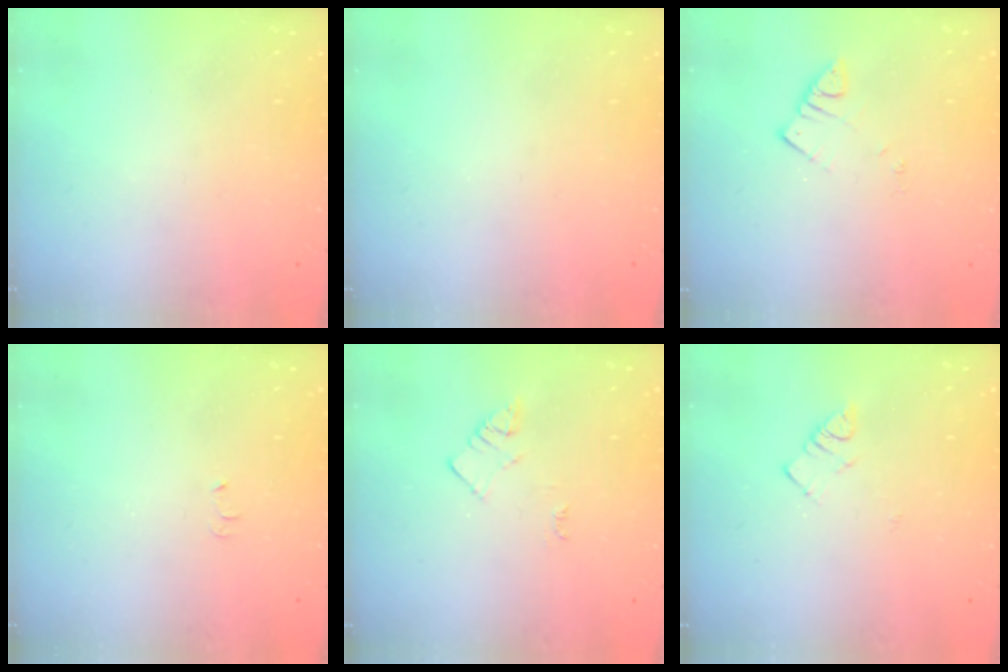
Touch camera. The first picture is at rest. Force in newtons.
{"total": 0.0}
{"total": 2.7, "press": 2.7, "slide": 0.2}
{"total": 4.2, "press": 4.2, "slide": 0.5}
{"total": 3.3, "press": 3.3, "slide": 0.4}
{"total": 2.3, "press": 2.3, "slide": 0.4}